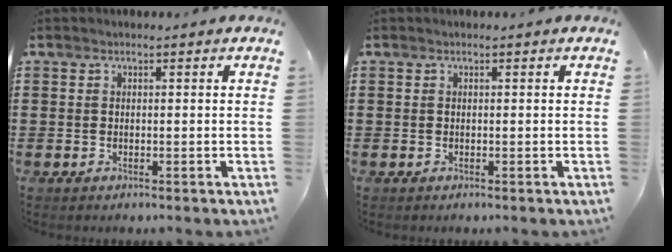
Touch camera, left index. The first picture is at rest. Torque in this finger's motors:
{"motor_torque": [-0.09, 0.09, 0.00, 0.00]}